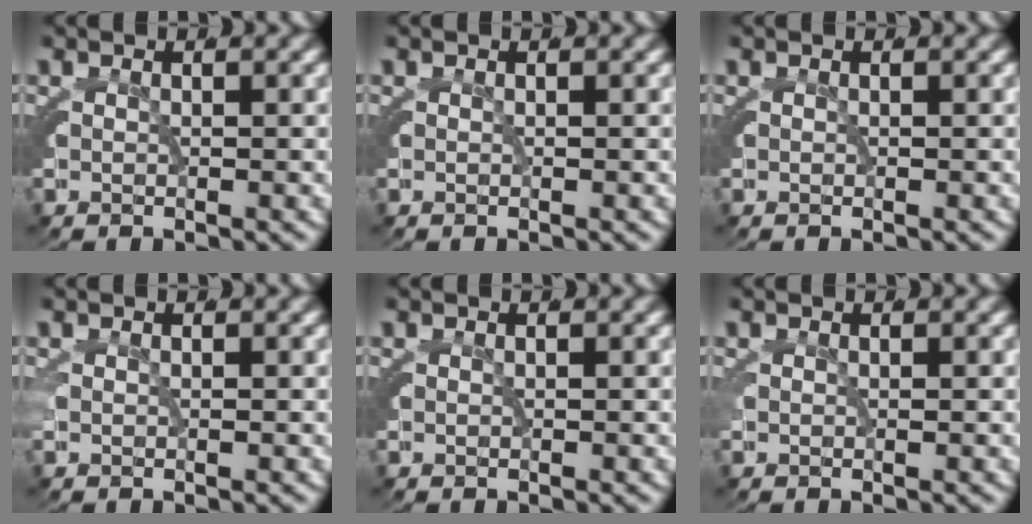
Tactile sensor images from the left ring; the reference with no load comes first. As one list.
[{"total": 0.0}, {"total": 0.0}, {"total": 0.0}, {"total": 0.0}, {"total": 0.0}]